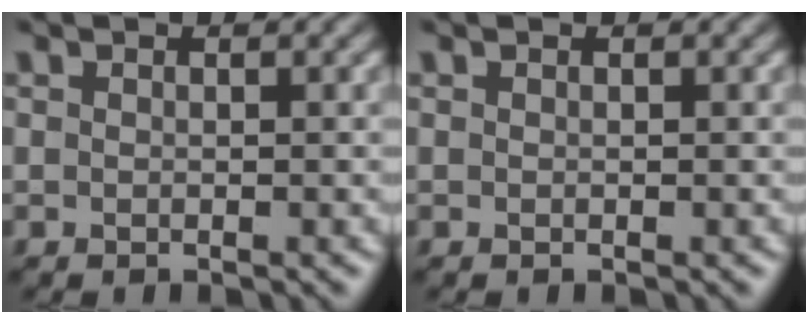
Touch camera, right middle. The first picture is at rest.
{"total": 0.0}